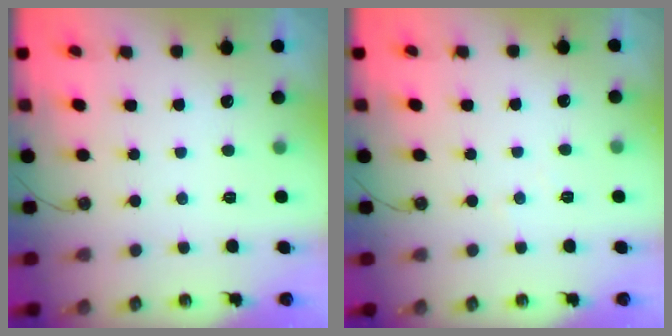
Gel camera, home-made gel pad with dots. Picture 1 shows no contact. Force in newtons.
{"total": 2.9, "press": 2.8, "slide": 0.7}